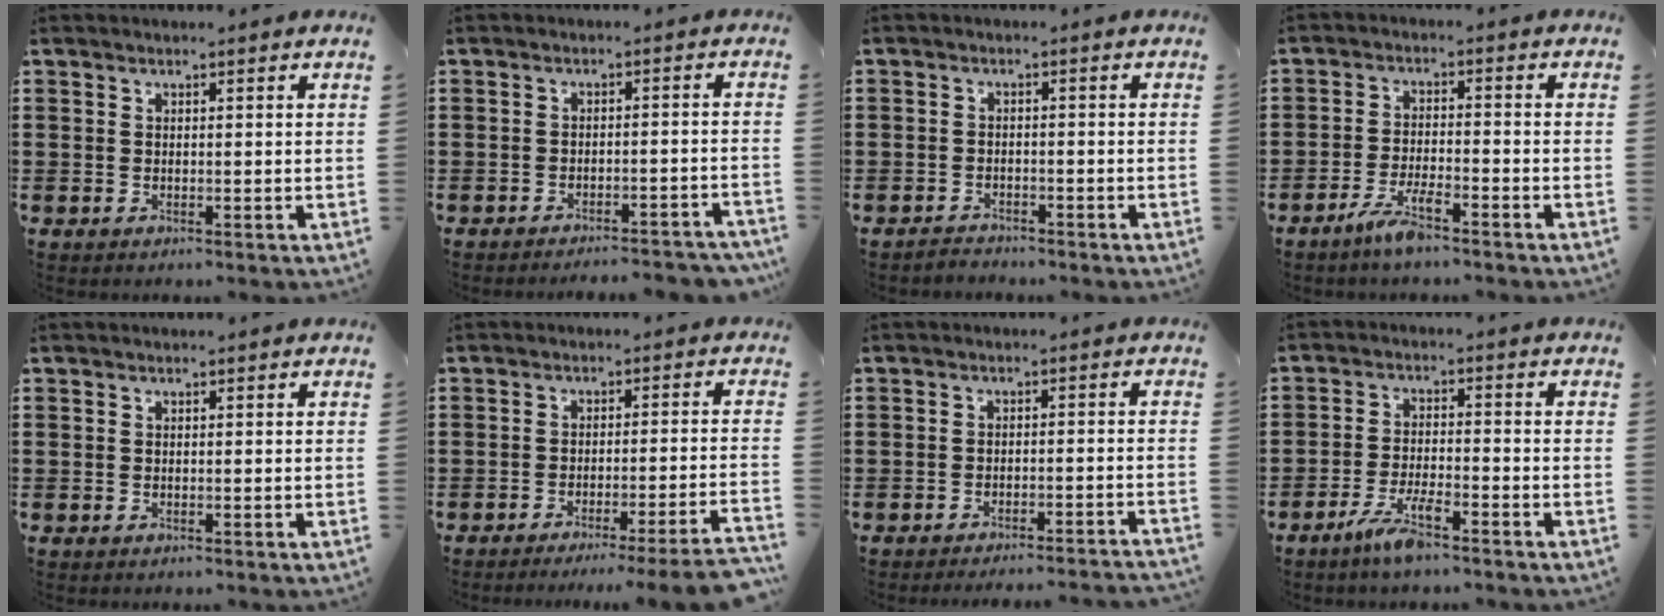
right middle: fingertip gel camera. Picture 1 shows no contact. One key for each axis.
{"total": 3.0, "fx": -3.0, "fy": -0.1, "fz": 0.6, "tx": -0.012, "ty": 0.000, "tz": -0.062}
{"total": 1.9, "fx": -1.9, "fy": 0.4, "fz": -0.3, "tx": -0.001, "ty": 0.002, "tz": -0.043}
{"total": 4.4, "fx": -3.3, "fy": 0.7, "fz": 2.9, "tx": -0.061, "ty": 0.001, "tz": -0.062}
{"total": 0.0}
{"total": 4.5, "fx": -3.8, "fy": -0.8, "fz": 2.3, "tx": -0.037, "ty": -0.017, "tz": -0.073}
{"total": 2.5, "fx": -2.4, "fy": -0.4, "fz": 0.5, "tx": -0.011, "ty": 0.000, "tz": -0.050}
{"total": 5.1, "fx": -3.6, "fy": 0.9, "fz": 3.5, "tx": -0.076, "ty": -0.003, "tz": -0.069}